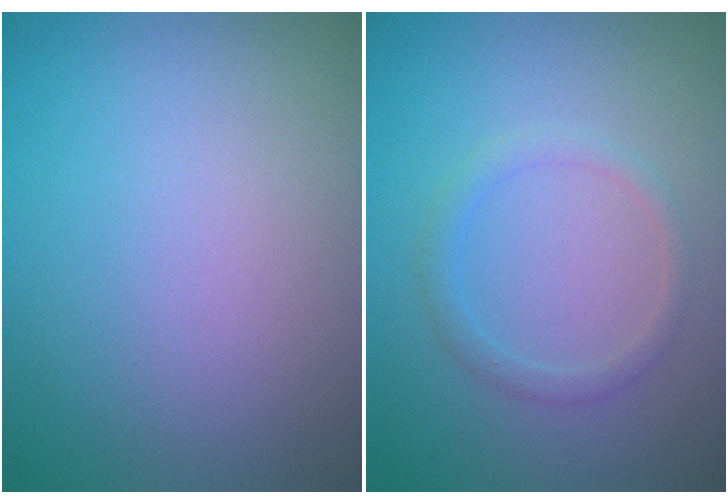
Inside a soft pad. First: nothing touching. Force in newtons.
{"total": 1.6, "press": 1.6, "slide": 0.0}